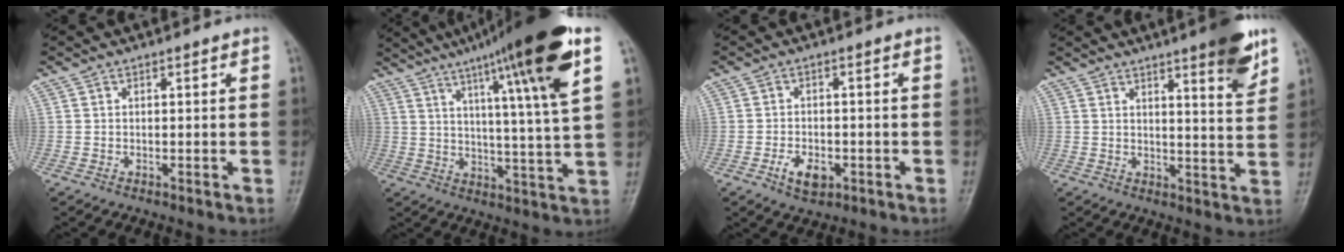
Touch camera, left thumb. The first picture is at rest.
{"total": 21.0, "force": [11.2, 1.2, 17.7], "torque": [-0.259, -0.027, 0.162]}
{"total": 4.6, "force": [-1.9, 2.8, 3.1], "torque": [-0.051, 0.003, -0.028]}
{"total": 9.0, "force": [5.7, 1.1, 6.9], "torque": [-0.081, -0.034, 0.074]}